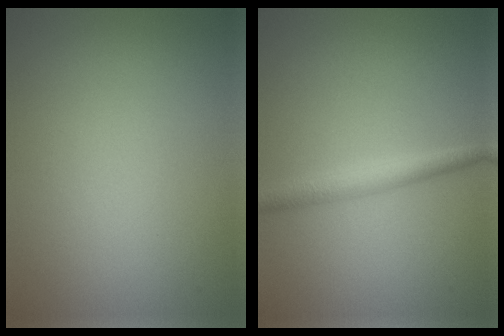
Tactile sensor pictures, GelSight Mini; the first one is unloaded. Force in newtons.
{"total": 2.2, "press": 2.2, "slide": 0.1}